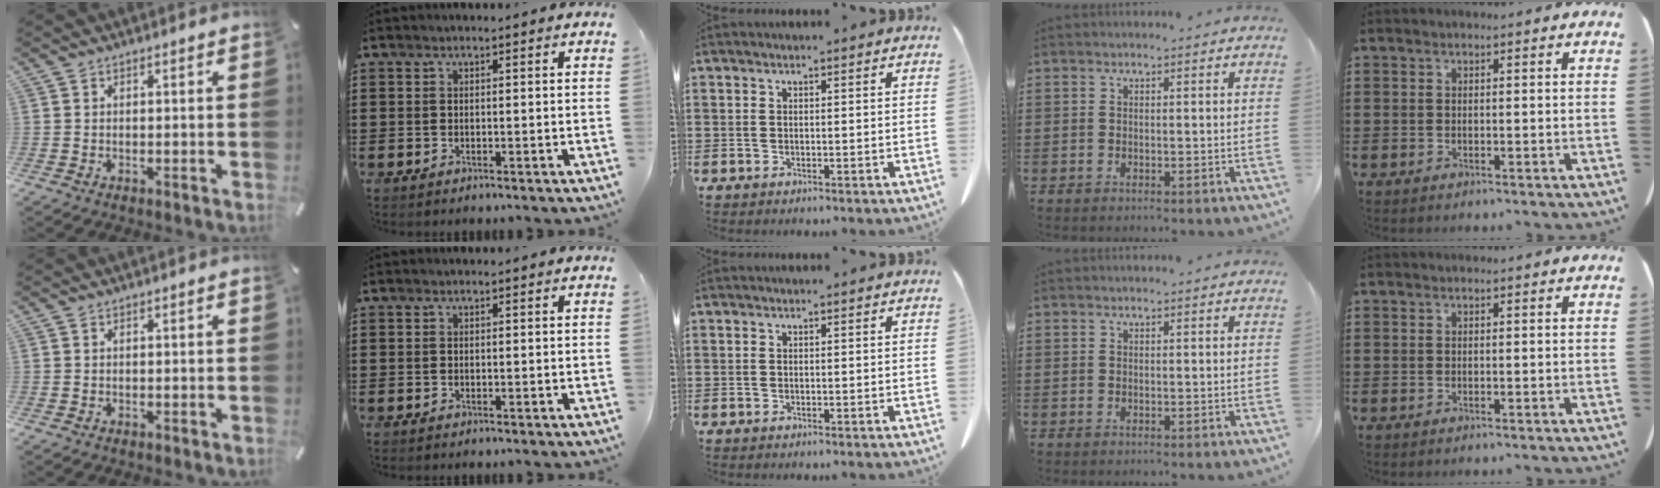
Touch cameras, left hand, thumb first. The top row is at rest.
{}